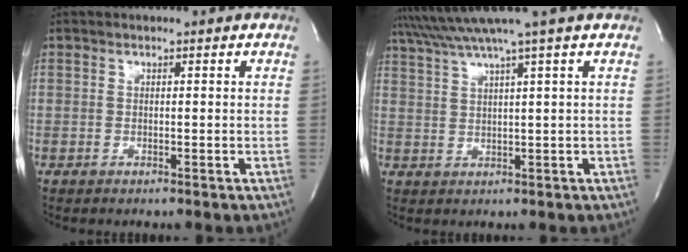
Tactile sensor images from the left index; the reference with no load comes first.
{"total": 7.4, "force": [5.8, -2.9, 3.5], "torque": [-0.064, 0.012, 0.099]}